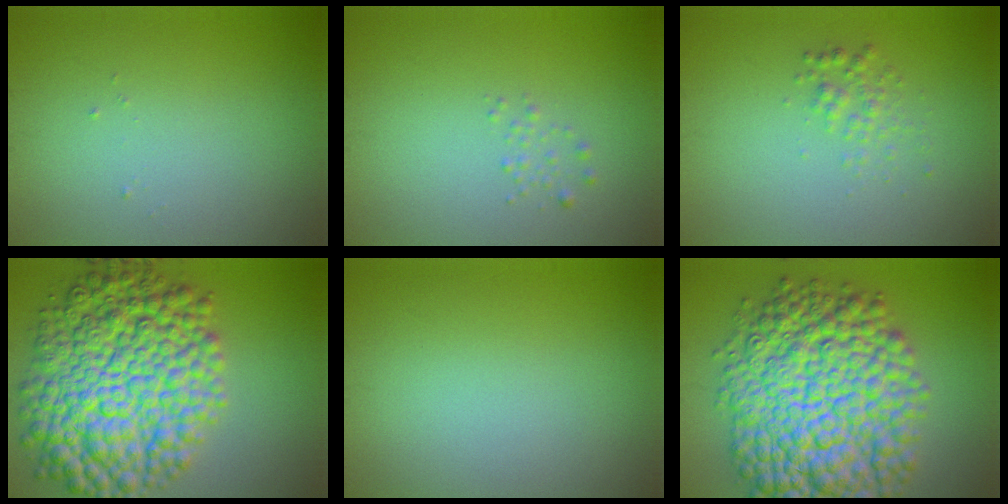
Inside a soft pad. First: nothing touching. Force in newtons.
{"total": 0.8, "press": 0.8, "slide": 0.0}
{"total": 1.5, "press": 1.5, "slide": 0.1}
{"total": 13.2, "press": 13.2, "slide": 0.1}
{"total": 0.0}
{"total": 14.9, "press": 14.9, "slide": 0.3}